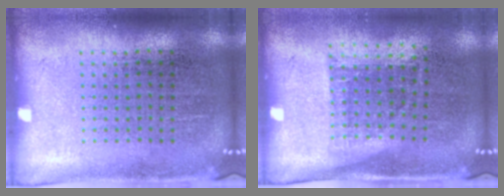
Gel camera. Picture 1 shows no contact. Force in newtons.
{"total": 1.1, "press": 0.9, "slide": 0.7}